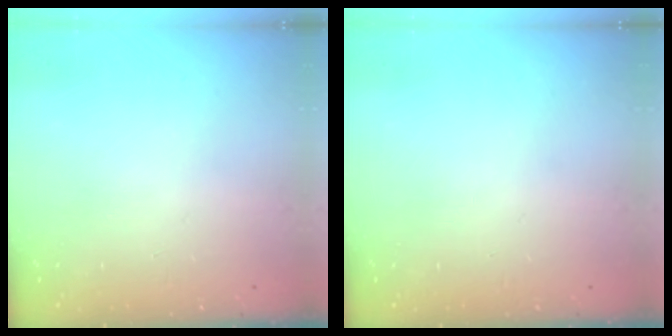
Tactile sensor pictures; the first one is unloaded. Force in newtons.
{"total": 0.0}